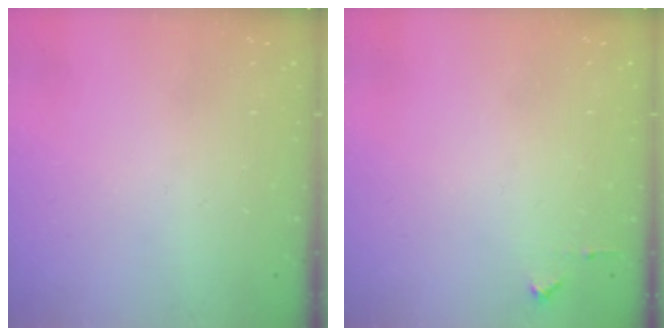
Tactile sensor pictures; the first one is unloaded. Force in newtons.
{"total": 5.1, "press": 5.0, "slide": 0.8}